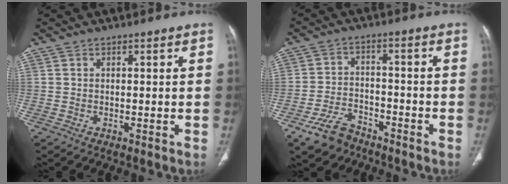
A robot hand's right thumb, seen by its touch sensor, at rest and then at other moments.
{"total": 7.8, "force": [-5.7, 4.4, 3.0], "torque": [-0.049, 0.030, -0.102]}